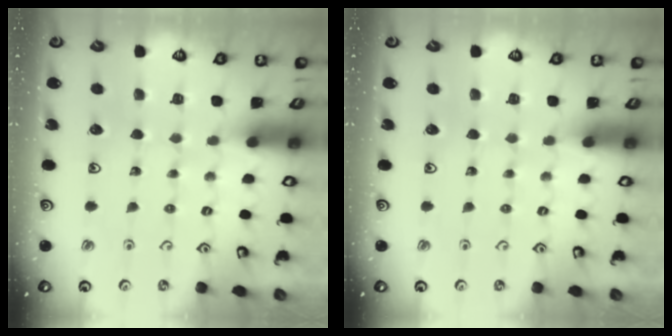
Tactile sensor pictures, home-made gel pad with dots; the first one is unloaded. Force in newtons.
{"total": 0.0}